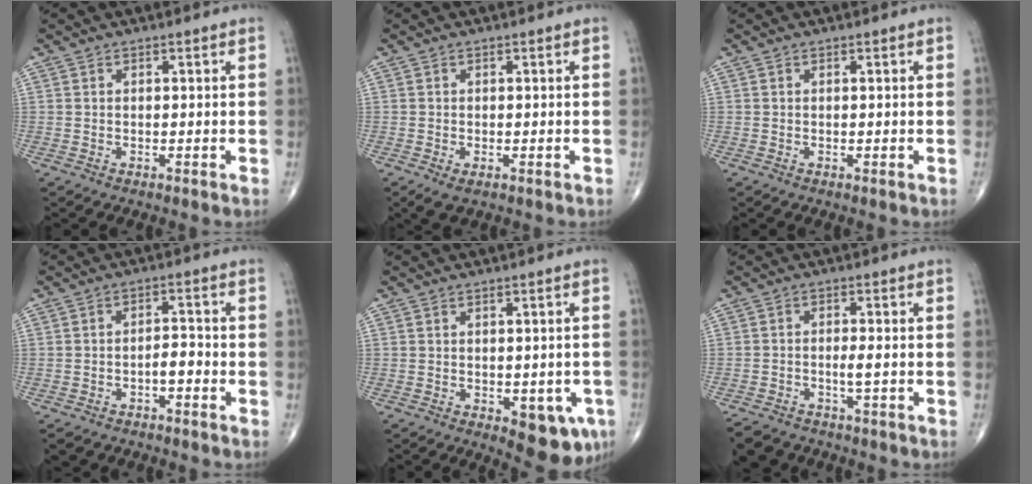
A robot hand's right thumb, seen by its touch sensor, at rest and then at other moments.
{"total": 2.4, "force": [-0.9, 1.3, 1.7], "torque": [-0.036, -0.006, -0.010]}
{"total": 0.0}
{"total": 5.5, "force": [-3.0, 3.0, 3.6], "torque": [-0.050, 0.028, -0.044]}
{"total": 8.6, "force": [-3.1, 4.1, 6.9], "torque": [-0.053, -0.002, -0.031]}
{"total": 7.2, "force": [-4.9, 3.7, 3.7], "torque": [-0.064, 0.025, -0.077]}